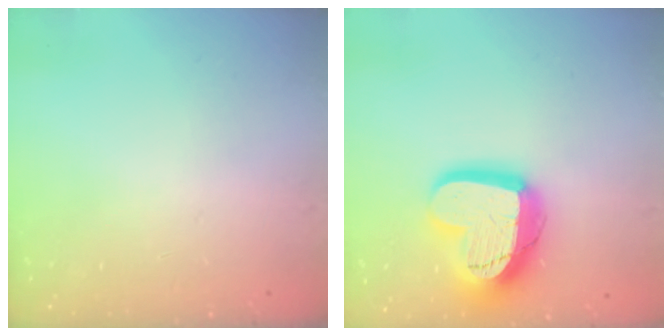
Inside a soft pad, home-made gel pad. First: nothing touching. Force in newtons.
{"total": 19.5, "press": 19.4, "slide": 1.4}